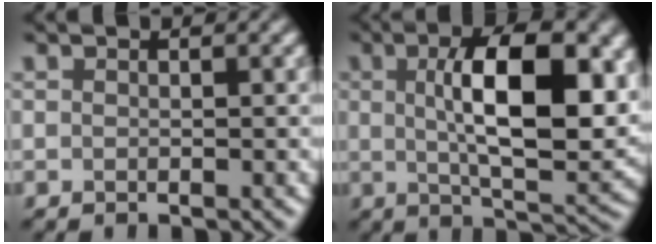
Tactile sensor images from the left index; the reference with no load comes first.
{"total": 11.3, "force": [1.7, 4.6, 10.2], "torque": [-0.158, -0.003, 0.028]}